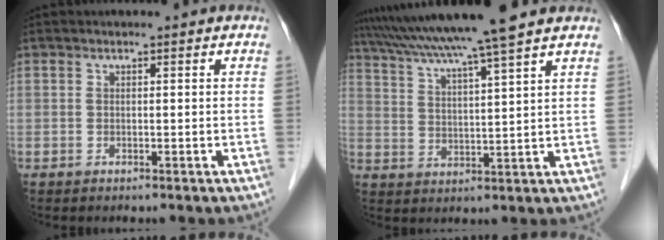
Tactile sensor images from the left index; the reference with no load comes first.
{"total": 13.3, "force": [11.1, -1.6, 7.1], "torque": [-0.125, 0.015, 0.175]}